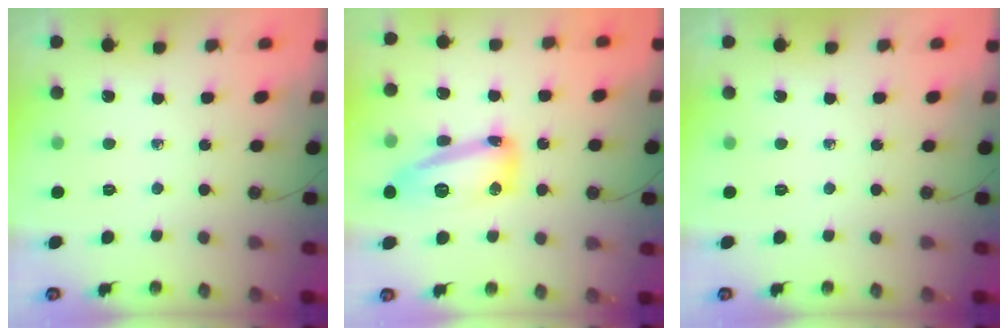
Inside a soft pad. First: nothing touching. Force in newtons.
{"total": 13.9, "press": 13.9, "slide": 1.0}
{"total": 0.0}